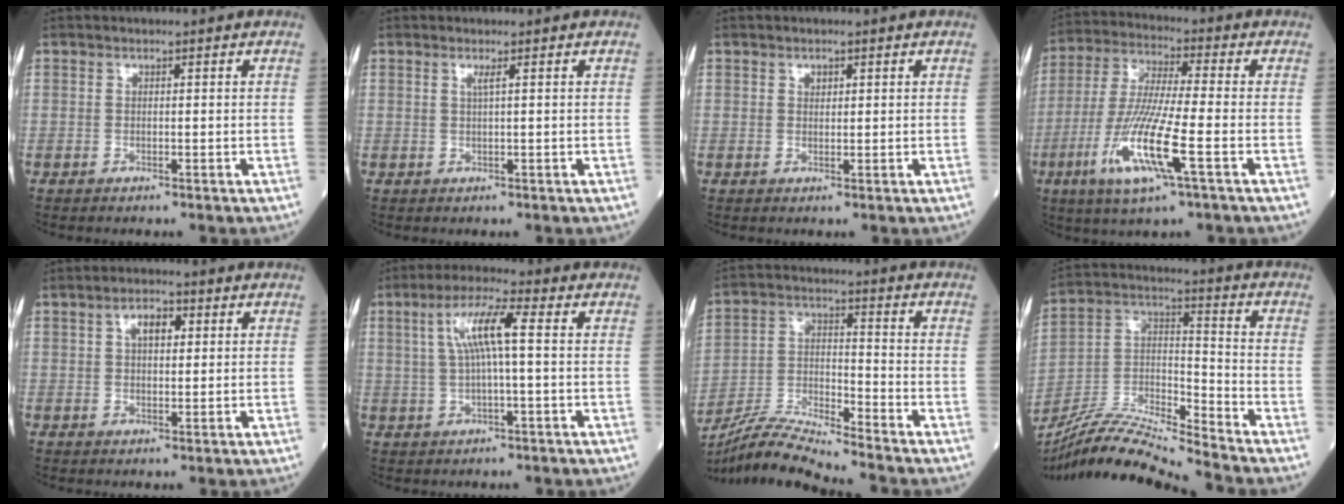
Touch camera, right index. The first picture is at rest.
{"total": 0.9, "force": [0.4, -0.3, 0.8], "torque": [-0.022, -0.004, 0.009]}
{"total": 1.0, "force": [0.5, 0.6, 0.5], "torque": [-0.006, -0.003, 0.009]}
{"total": 13.5, "force": [-4.7, 0.6, 12.6], "torque": [-0.264, -0.020, -0.093]}
{"total": 3.9, "force": [1.4, 1.9, 3.1], "torque": [-0.053, 0.010, 0.021]}
{"total": 7.5, "force": [1.4, 0.7, 7.3], "torque": [-0.145, 0.019, 0.027]}
{"total": 9.8, "force": [-9.3, -1.5, 2.4], "torque": [-0.053, -0.004, -0.177]}
{"total": 14.4, "force": [-13.6, -1.3, 4.8], "torque": [-0.088, 0.011, -0.257]}